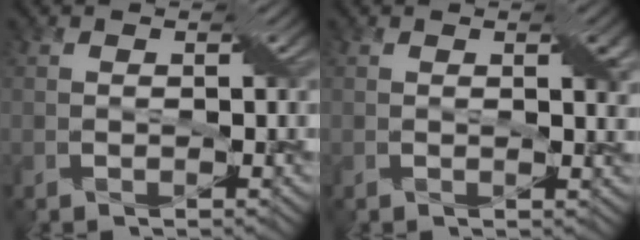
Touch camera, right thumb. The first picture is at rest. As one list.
[{"total": 2.1, "force": [0.8, 0.5, 1.9], "torque": [-0.028, -0.001, 0.015]}]